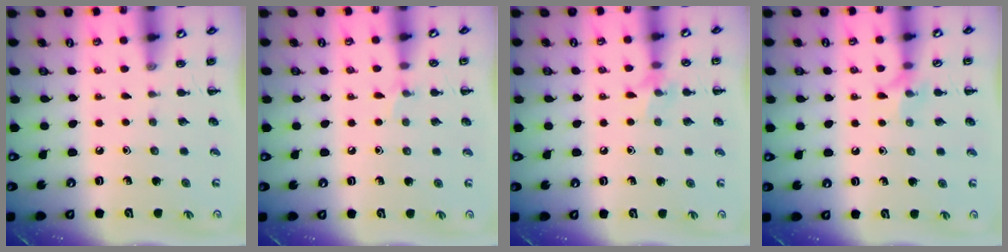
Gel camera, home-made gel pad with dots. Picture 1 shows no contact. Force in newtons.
{"total": 4.4, "press": 4.1, "slide": 1.5}
{"total": 6.7, "press": 6.4, "slide": 1.8}
{"total": 6.4, "press": 6.4, "slide": 0.9}